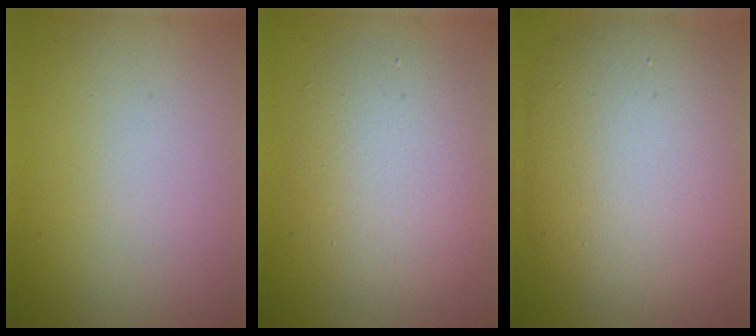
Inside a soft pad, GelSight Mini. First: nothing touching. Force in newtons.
{"total": 5.7, "press": 5.7, "slide": 0.2}
{"total": 10.4, "press": 10.4, "slide": 0.6}